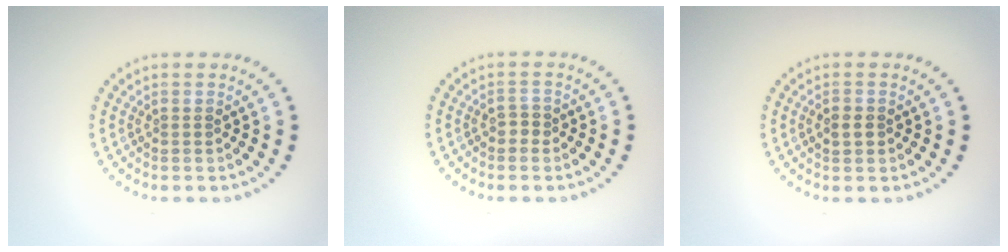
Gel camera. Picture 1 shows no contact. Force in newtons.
{"total": 1.0, "press": 0.9, "slide": 0.5}
{"total": 1.4, "press": 1.3, "slide": 0.2}